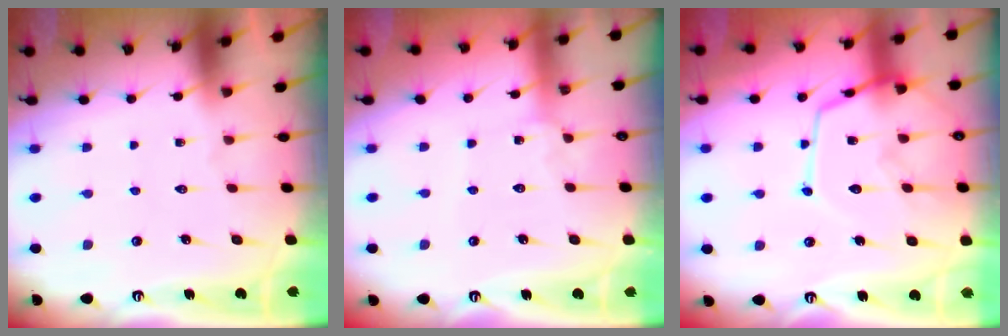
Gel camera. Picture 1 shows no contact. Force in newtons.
{"total": 1.8, "press": 1.8, "slide": 0.2}
{"total": 15.2, "press": 15.1, "slide": 1.4}